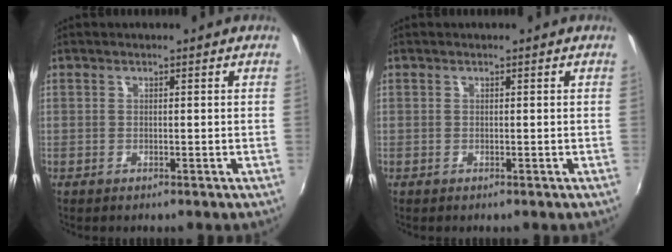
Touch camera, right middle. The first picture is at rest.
{"total": 0.0}